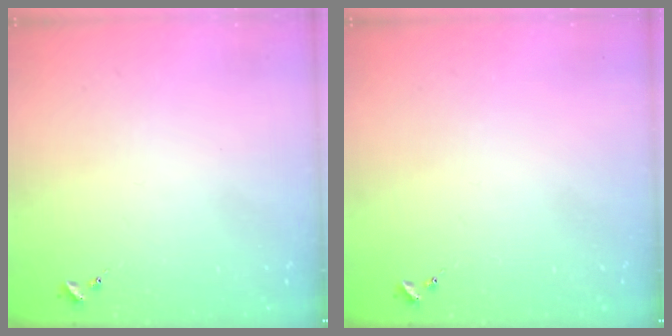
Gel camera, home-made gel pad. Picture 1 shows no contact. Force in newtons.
{"total": 0.0}